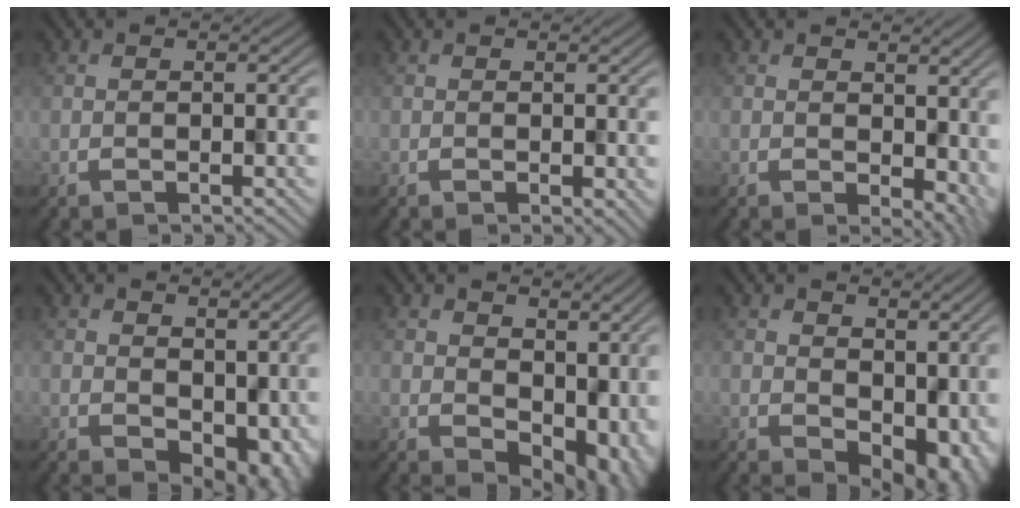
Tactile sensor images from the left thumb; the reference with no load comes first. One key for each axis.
{"total": 1.2, "fx": -0.2, "fy": 0.5, "fz": 1.1, "tx": -0.018, "ty": -0.004, "tz": 0.001}
{"total": 5.0, "fx": -0.5, "fy": 3.3, "fz": 3.8, "tx": -0.047, "ty": -0.024, "tz": 0.012}
{"total": 6.1, "fx": 0.0, "fy": 4.4, "fz": 4.2, "tx": -0.051, "ty": -0.028, "tz": 0.014}
{"total": 9.5, "fx": 1.1, "fy": 6.7, "fz": 6.7, "tx": -0.085, "ty": -0.035, "tz": 0.039}
{"total": 7.6, "fx": 0.4, "fy": 5.2, "fz": 5.5, "tx": -0.071, "ty": -0.030, "tz": 0.020}